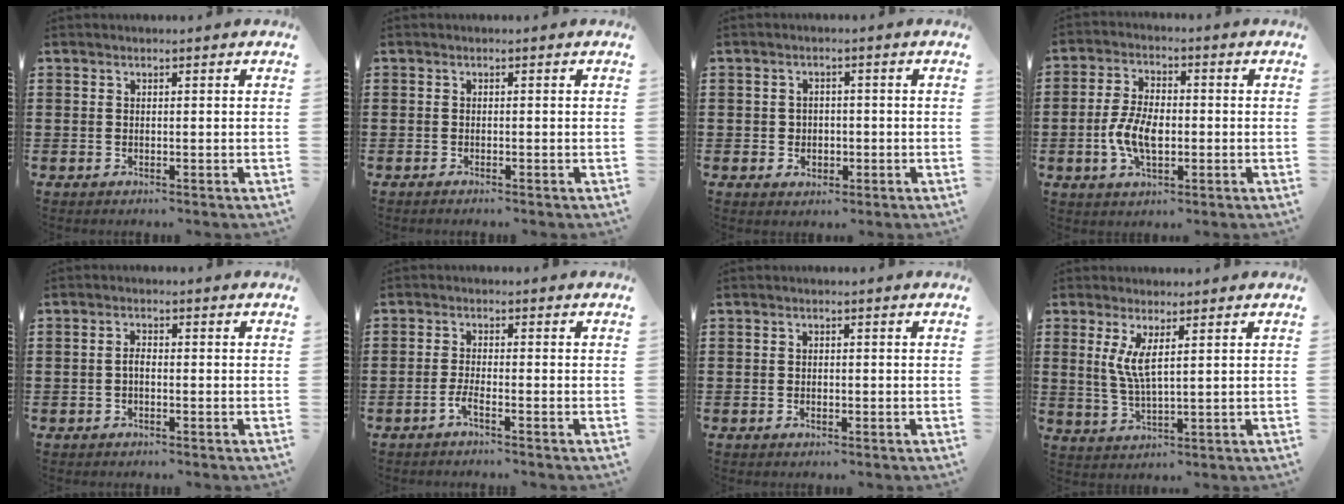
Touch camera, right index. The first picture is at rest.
{"total": 0.7, "force": [-0.6, -0.2, 0.1], "torque": [-0.003, -0.003, -0.013]}
{"total": 2.0, "force": [-0.4, 1.9, 0.5], "torque": [-0.019, 0.004, -0.012]}
{"total": 6.9, "force": [-1.5, 3.8, 5.6], "torque": [-0.127, 0.002, -0.032]}
{"total": 1.4, "force": [-0.7, 0.5, 1.1], "torque": [-0.022, 0.001, -0.014]}
{"total": 2.2, "force": [-1.6, -0.1, 1.5], "torque": [-0.035, -0.005, -0.033]}
{"total": 0.7, "force": [-0.3, 0.3, 0.5], "torque": [-0.012, -0.004, -0.005]}
{"total": 4.6, "force": [1.8, 0.7, 4.2], "torque": [-0.095, -0.006, 0.030]}